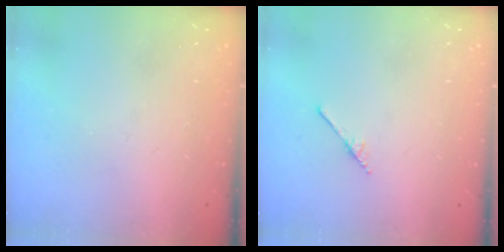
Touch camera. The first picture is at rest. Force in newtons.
{"total": 2.5, "press": 2.4, "slide": 0.3}